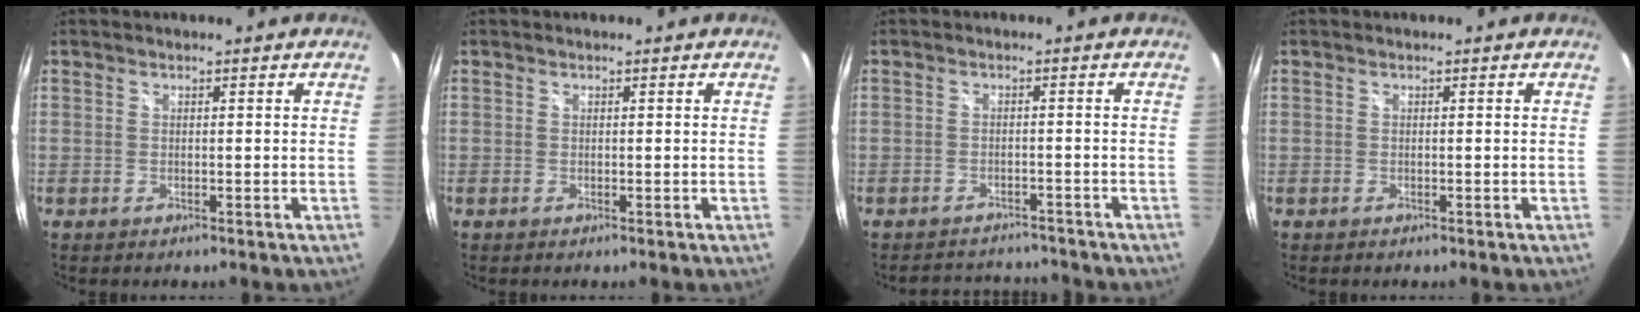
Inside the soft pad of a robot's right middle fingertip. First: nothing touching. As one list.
[{"total": 0.0}, {"total": 6.6, "force": [-6.1, 2.2, 0.9], "torque": [-0.022, 0.019, -0.083]}, {"total": 0.0}]